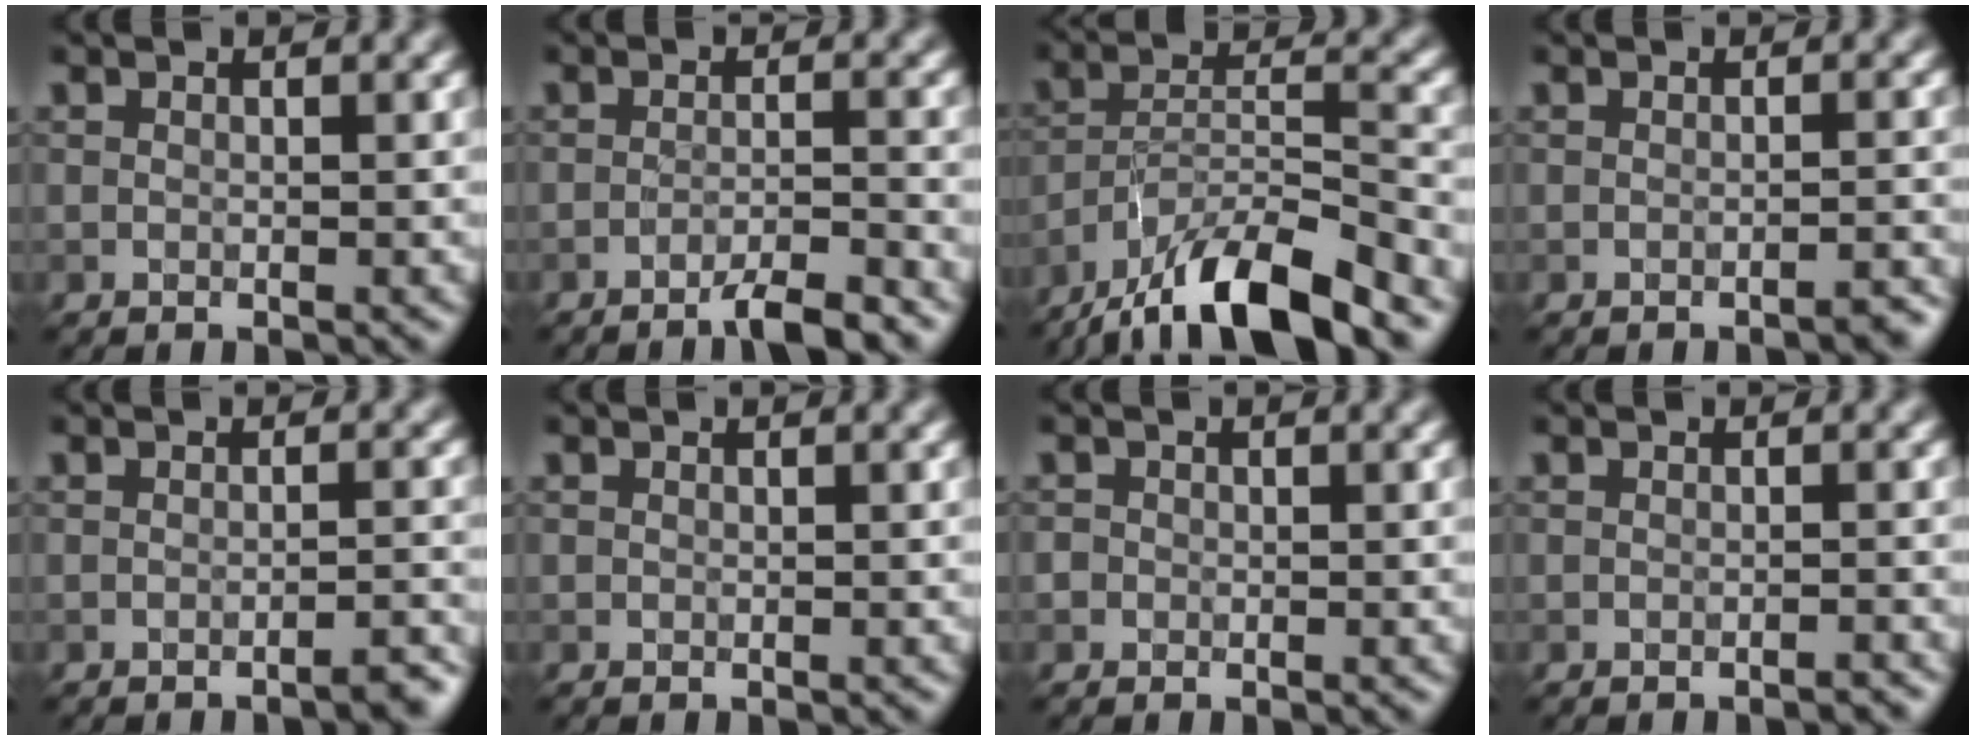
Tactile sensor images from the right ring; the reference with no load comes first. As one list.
[{"total": 3.2, "force": [-2.5, 0.1, 2.0], "torque": [-0.031, 0.003, -0.048]}, {"total": 11.4, "force": [-8.8, 2.8, 6.6], "torque": [-0.117, 0.005, -0.161]}, {"total": 1.0, "force": [-1.0, -0.1, 0.3], "torque": [-0.007, 0.004, -0.008]}, {"total": 1.6, "force": [-1.4, 0.0, 0.7], "torque": [-0.007, 0.004, -0.016]}, {"total": 0.0}, {"total": 0.8, "force": [0.0, 0.7, 0.1], "torque": [-0.002, -0.001, -0.002]}, {"total": 0.6, "force": [-0.6, -0.1, 0.1], "torque": [-0.004, 0.002, -0.005]}]